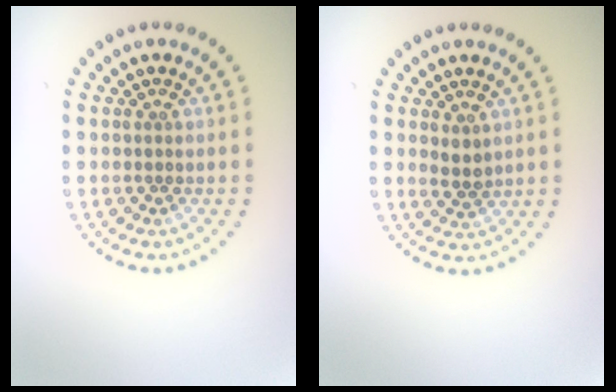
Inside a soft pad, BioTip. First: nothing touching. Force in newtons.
{"total": 1.5, "press": 1.3, "slide": 0.8}